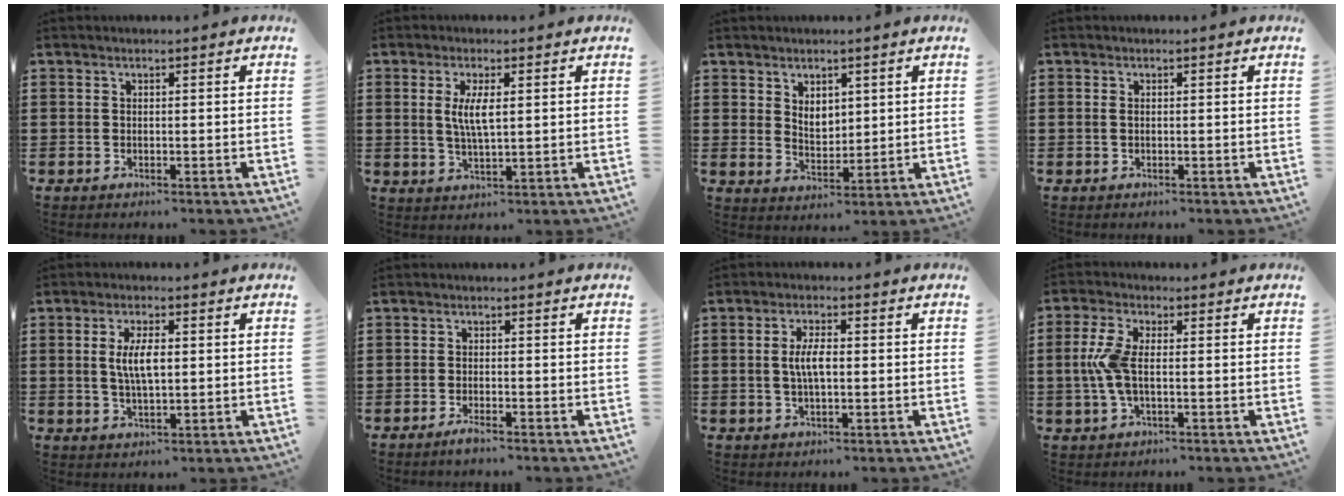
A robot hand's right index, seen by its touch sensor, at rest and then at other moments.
{"total": 4.5, "force": [0.8, 1.1, 4.3], "torque": [-0.086, 0.003, 0.012]}
{"total": 3.4, "force": [2.2, 2.2, 1.3], "torque": [-0.027, 0.003, 0.040]}
{"total": 0.7, "force": [0.1, 0.4, 0.6], "torque": [-0.014, 0.001, 0.001]}
{"total": 5.5, "force": [0.5, 1.9, 5.1], "torque": [-0.108, 0.004, 0.004]}
{"total": 1.5, "force": [-1.2, 0.1, 1.0], "torque": [-0.024, -0.006, -0.023]}
{"total": 4.3, "force": [0.0, 1.4, 4.0], "torque": [-0.083, -0.001, -0.004]}
{"total": 6.1, "force": [-0.2, 2.7, 5.5], "torque": [-0.137, -0.005, -0.013]}